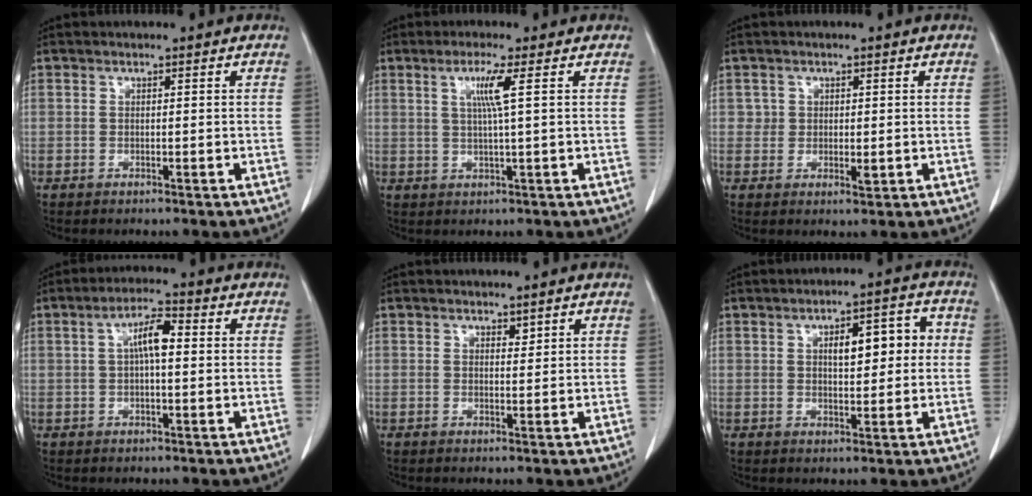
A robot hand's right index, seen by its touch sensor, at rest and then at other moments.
{"total": 4.1, "force": [1.2, -0.9, 3.8], "torque": [-0.077, -0.002, 0.023]}
{"total": 2.3, "force": [0.3, 2.0, 1.1], "torque": [-0.011, -0.003, 0.003]}
{"total": 5.3, "force": [0.8, 1.3, 5.0], "torque": [-0.093, 0.016, 0.009]}
{"total": 0.9, "force": [0.7, 0.4, 0.4], "torque": [-0.004, -0.006, 0.008]}
{"total": 7.2, "force": [1.2, 2.7, 6.6], "torque": [-0.092, 0.025, 0.020]}